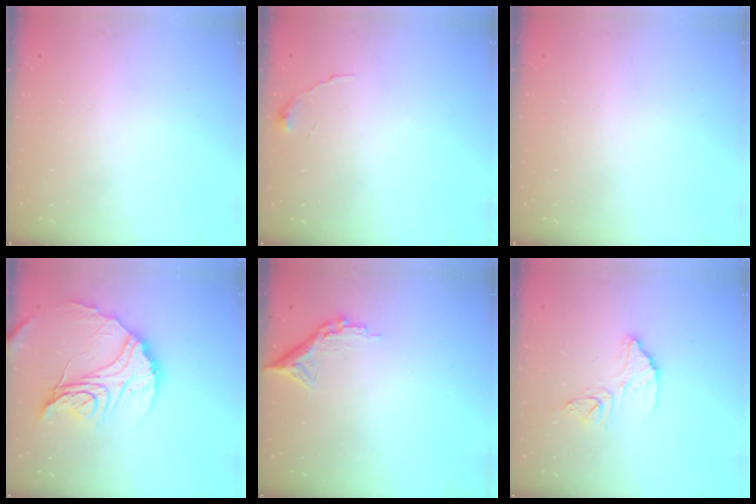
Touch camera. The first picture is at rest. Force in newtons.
{"total": 6.3, "press": 6.3, "slide": 0.3}
{"total": 0.0}
{"total": 20.5, "press": 20.5, "slide": 2.0}
{"total": 8.7, "press": 8.6, "slide": 0.5}
{"total": 12.4, "press": 12.4, "slide": 1.0}